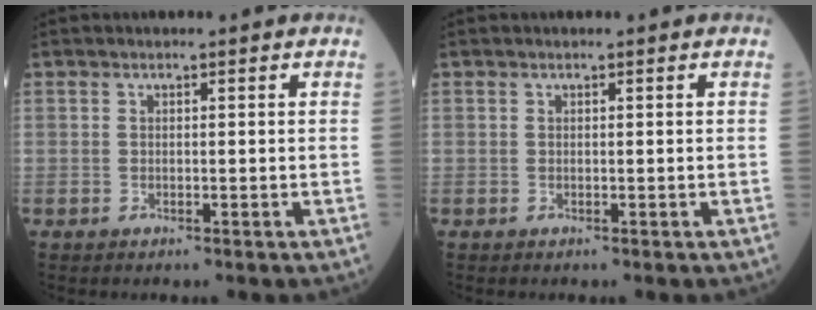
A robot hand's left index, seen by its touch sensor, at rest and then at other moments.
{"total": 0.0}